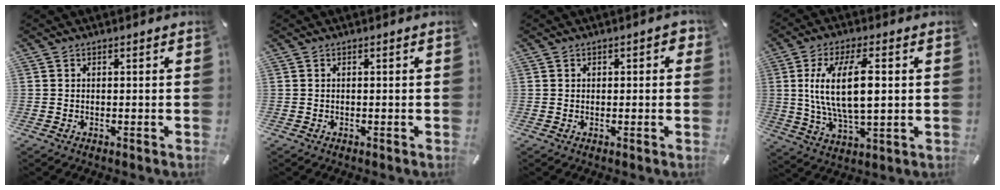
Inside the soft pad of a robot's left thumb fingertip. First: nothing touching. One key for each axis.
{"total": 0.0}
{"total": 1.7, "fx": 0.3, "fy": 1.2, "fz": 1.1, "tx": -0.005, "ty": 0.001, "tz": 0.001}
{"total": 14.4, "fx": 2.6, "fy": 5.6, "fz": 13.0, "tx": -0.266, "ty": -0.004, "tz": 0.039}